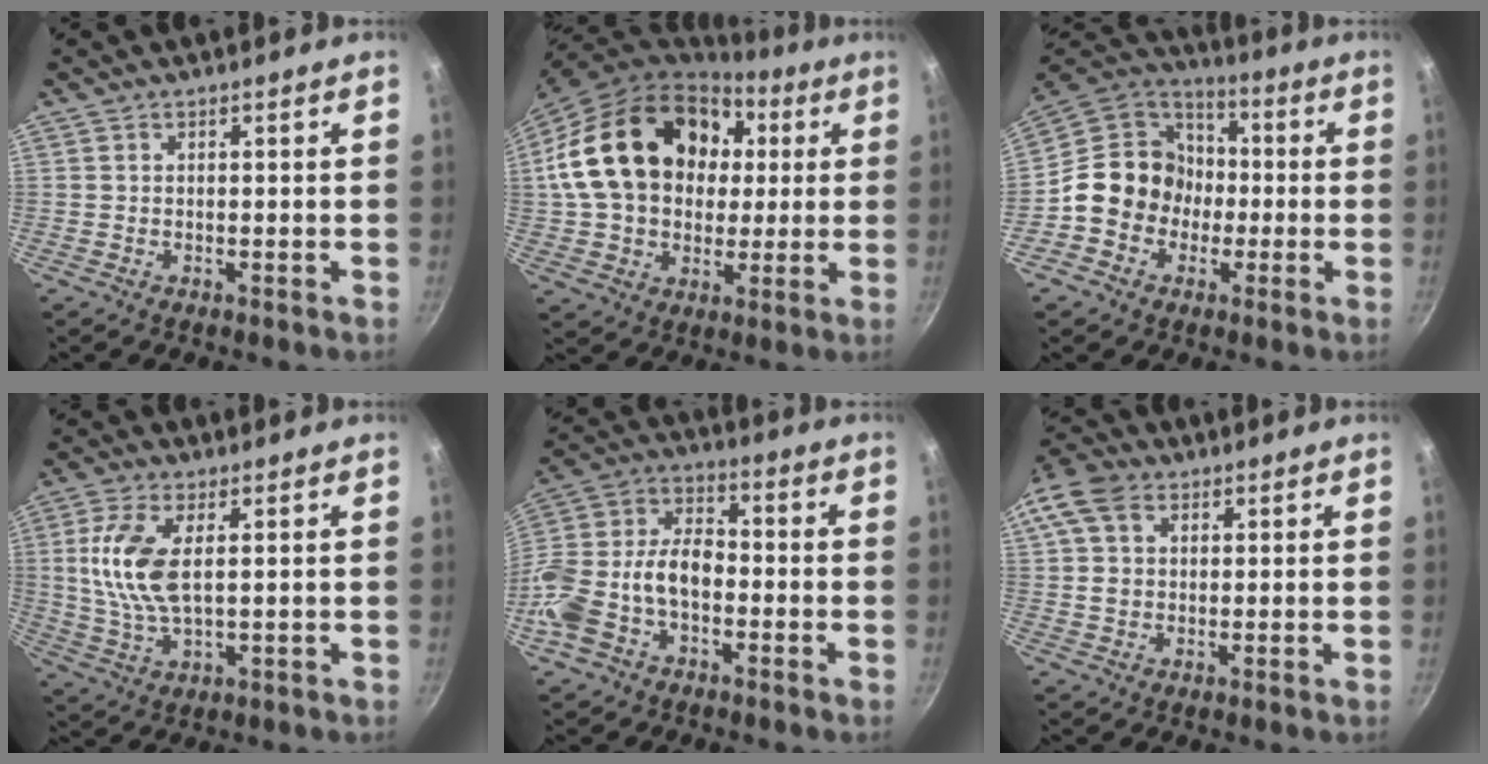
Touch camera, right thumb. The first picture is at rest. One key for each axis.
{"total": 24.7, "fx": 4.8, "fy": 18.4, "fz": 15.7, "tx": -0.263, "ty": 0.029, "tz": 0.084}
{"total": 14.2, "fx": -2.5, "fy": 12.8, "fz": 5.7, "tx": -0.045, "ty": 0.042, "tz": -0.058}
{"total": 10.6, "fx": 1.9, "fy": 5.0, "fz": 9.2, "tx": -0.189, "ty": -0.001, "tz": 0.042}
{"total": 17.2, "fx": -4.2, "fy": 11.2, "fz": 12.3, "tx": -0.228, "ty": 0.051, "tz": -0.091}
{"total": 11.6, "fx": 3.7, "fy": 8.9, "fz": 6.5, "tx": -0.138, "ty": 0.017, "tz": 0.057}